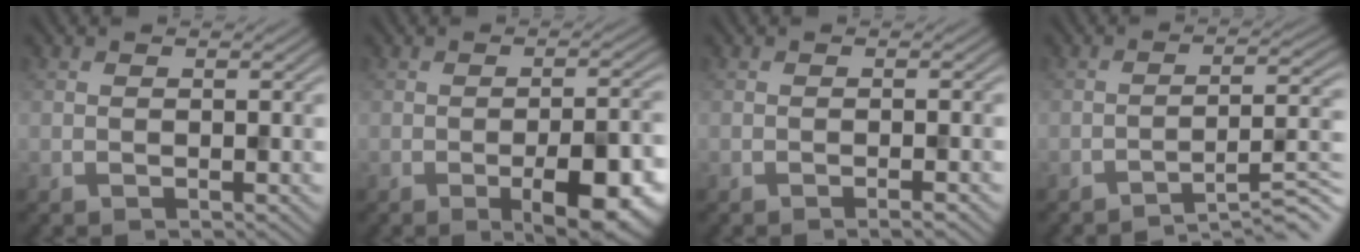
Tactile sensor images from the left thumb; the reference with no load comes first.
{"total": 7.5, "force": [-3.0, 2.5, 6.4], "torque": [-0.093, -0.006, -0.039]}
{"total": 1.2, "force": [-0.7, 0.1, 1.0], "torque": [-0.010, 0.004, -0.016]}
{"total": 6.5, "force": [-4.7, 0.7, 4.4], "torque": [-0.063, 0.019, -0.079]}